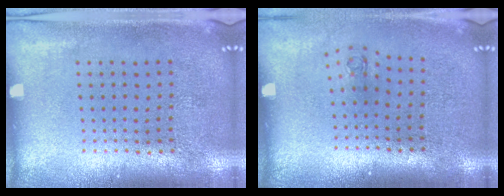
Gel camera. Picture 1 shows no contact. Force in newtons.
{"total": 0.6, "press": 0.3, "slide": 0.6}